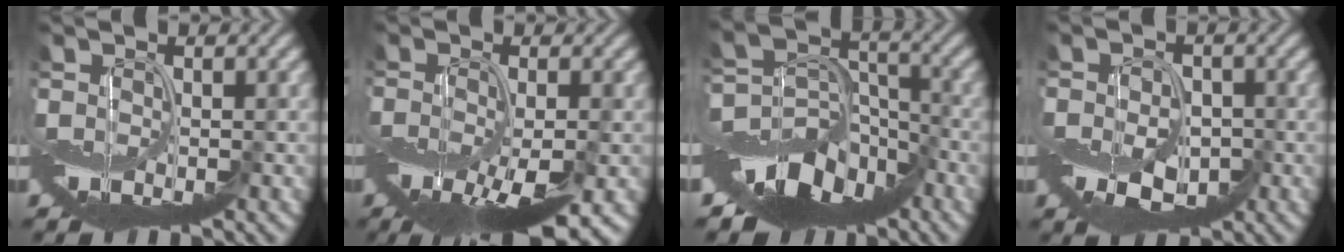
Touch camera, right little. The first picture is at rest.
{"total": 7.8, "force": [-4.0, 2.3, 6.3], "torque": [-0.113, -0.032, -0.059]}
{"total": 10.4, "force": [-7.2, 6.1, 4.4], "torque": [-0.064, 0.010, -0.132]}
{"total": 3.9, "force": [-1.4, 2.6, 2.6], "torque": [-0.048, -0.006, -0.023]}